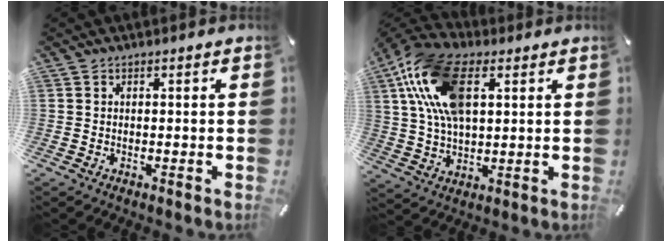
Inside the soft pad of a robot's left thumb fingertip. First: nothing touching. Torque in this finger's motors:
{"motor_torque": [0.89, 0.85, 1.52, -1.25, 0.77]}